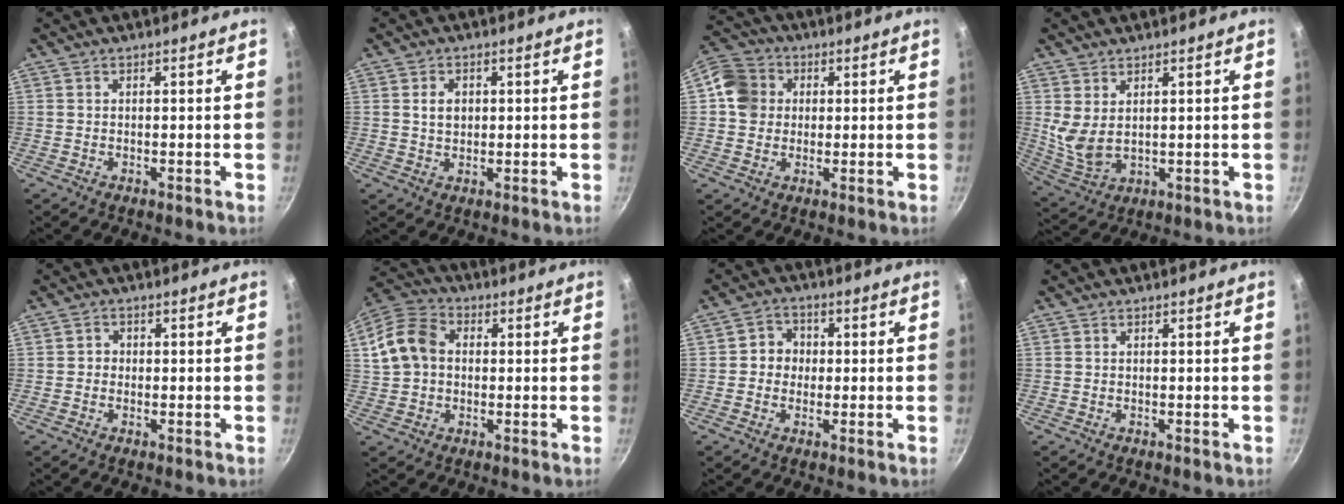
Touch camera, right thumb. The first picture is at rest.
{"total": 3.4, "force": [0.6, 2.6, 2.1], "torque": [-0.024, 0.001, 0.011]}
{"total": 8.2, "force": [1.1, 7.4, 3.3], "torque": [-0.030, 0.013, 0.004]}
{"total": 6.2, "force": [2.4, 3.4, 4.6], "torque": [-0.085, -0.028, 0.060]}
{"total": 1.6, "force": [-0.2, 1.5, 0.5], "torque": [0.000, 0.005, -0.007]}
{"total": 11.0, "force": [1.2, 8.4, 6.9], "torque": [-0.117, 0.025, 0.010]}
{"total": 4.8, "force": [0.0, 4.4, 1.7], "torque": [0.005, 0.010, -0.011]}
{"total": 0.0}